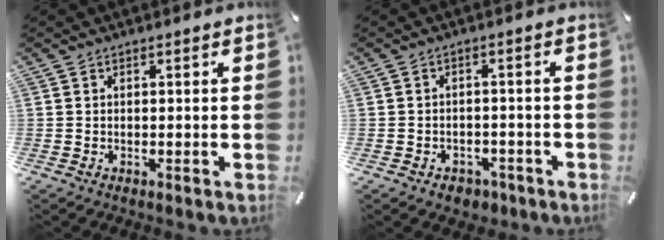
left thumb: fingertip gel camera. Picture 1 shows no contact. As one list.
[{"total": 3.6, "force": [-2.2, 2.6, 1.2], "torque": [-0.017, 0.012, -0.040]}]